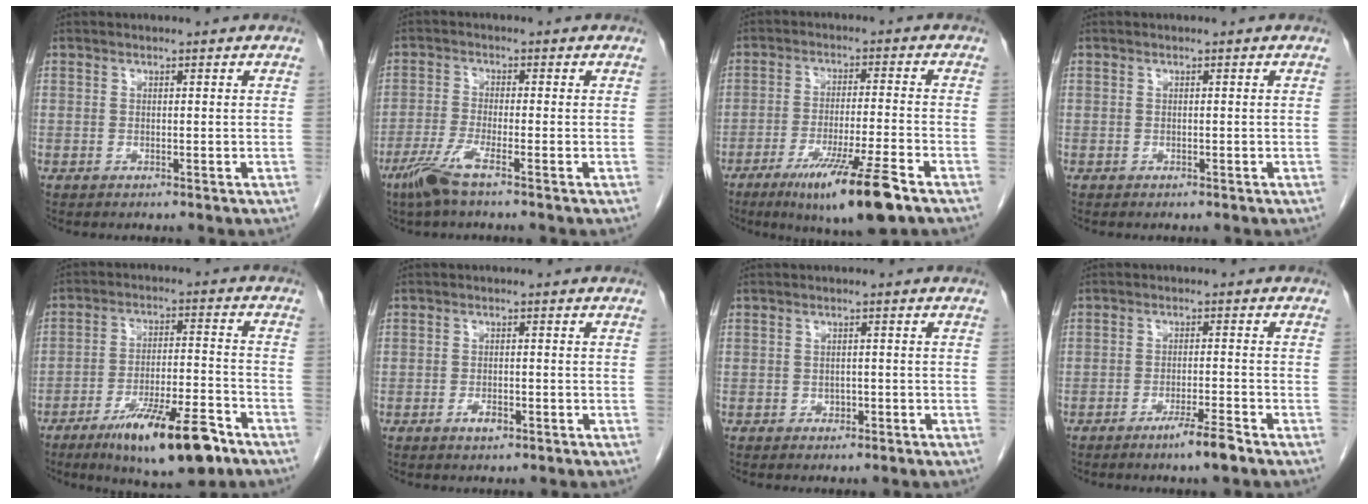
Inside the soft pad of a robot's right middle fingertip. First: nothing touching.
{"total": 4.9, "force": [-3.2, -0.1, 3.7], "torque": [-0.082, -0.011, -0.071]}
{"total": 12.0, "force": [-7.3, 0.1, 9.6], "torque": [-0.165, -0.032, -0.118]}
{"total": 0.0}
{"total": 14.1, "force": [-8.9, 2.6, 10.6], "torque": [-0.173, -0.011, -0.141]}
{"total": 2.1, "force": [-1.2, 0.9, 1.5], "torque": [-0.027, 0.002, -0.017]}
{"total": 1.4, "force": [-0.7, 1.0, 0.6], "torque": [-0.011, 0.003, -0.006]}
{"total": 4.3, "force": [-3.0, -0.4, 3.0], "torque": [-0.052, -0.008, -0.055]}